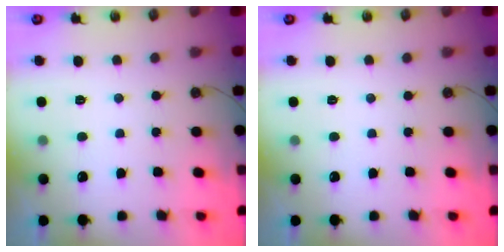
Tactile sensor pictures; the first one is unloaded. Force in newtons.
{"total": 0.0}